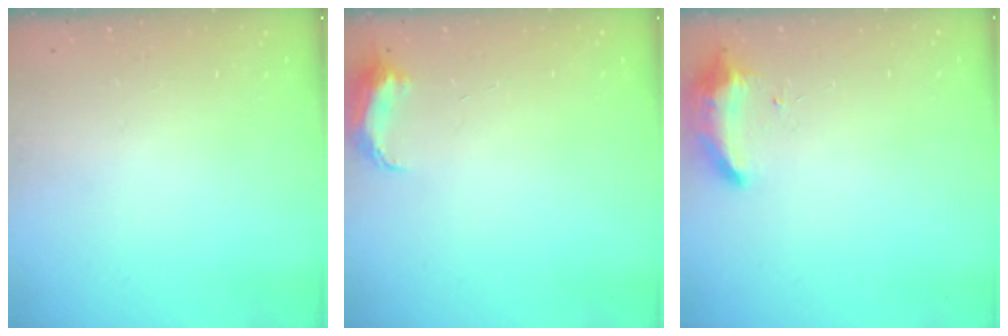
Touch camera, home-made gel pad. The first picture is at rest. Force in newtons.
{"total": 7.0, "press": 6.9, "slide": 0.6}
{"total": 8.3, "press": 8.3, "slide": 0.2}